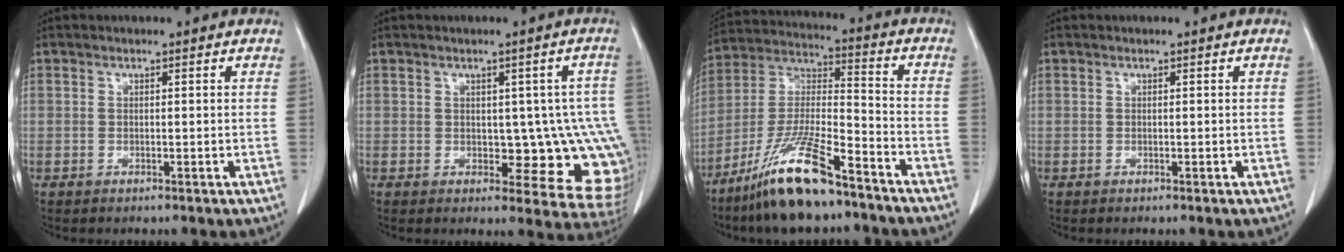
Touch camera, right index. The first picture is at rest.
{"total": 10.2, "force": [-0.6, 4.4, 9.2], "torque": [-0.092, 0.004, 0.002]}
{"total": 15.8, "force": [-11.1, 2.4, 11.0], "torque": [-0.226, -0.018, -0.202]}
{"total": 0.0}